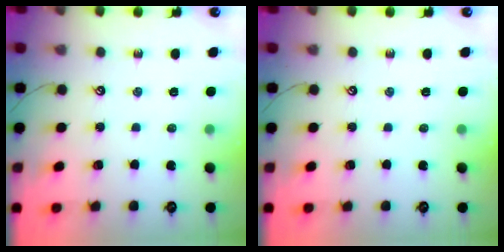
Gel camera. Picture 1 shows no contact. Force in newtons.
{"total": 0.0}